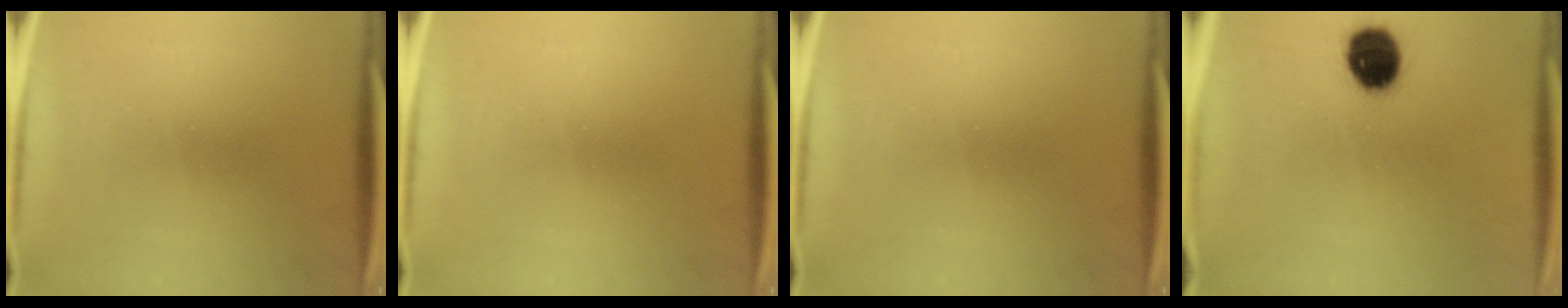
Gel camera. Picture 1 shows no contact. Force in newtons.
{"total": 0.0}
{"total": 0.0}
{"total": 10.6}